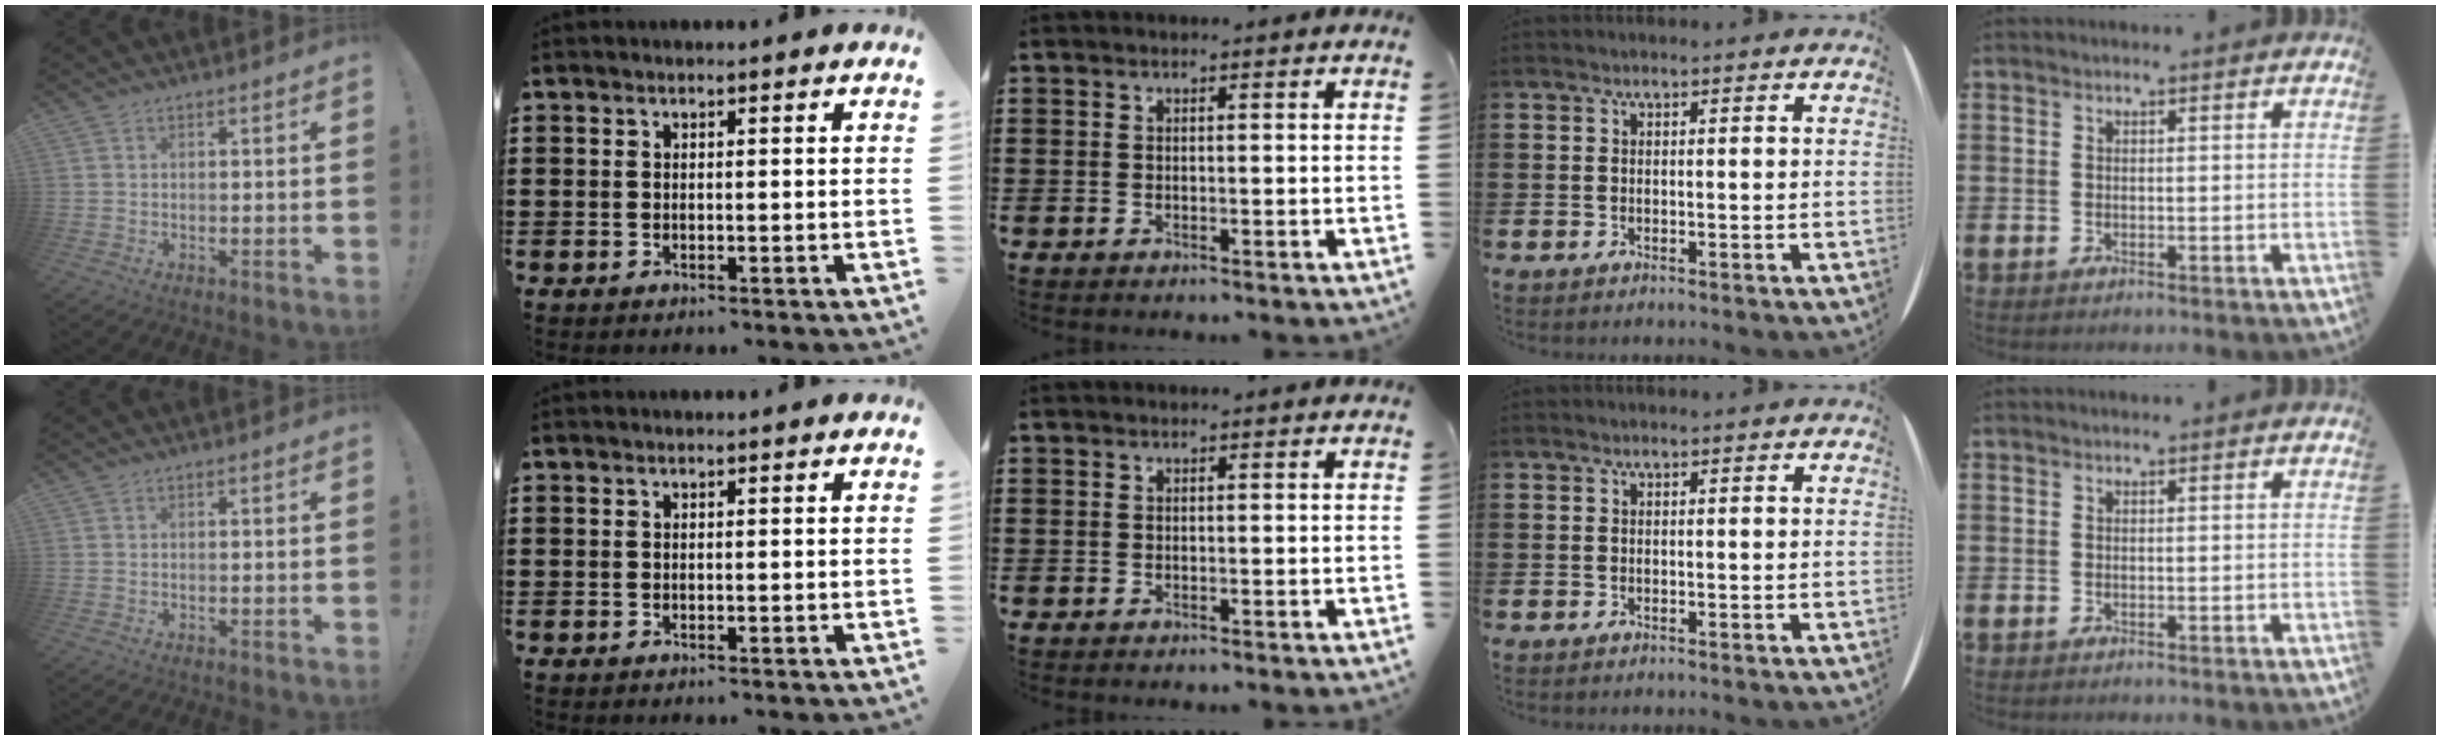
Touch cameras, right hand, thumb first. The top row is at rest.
{}